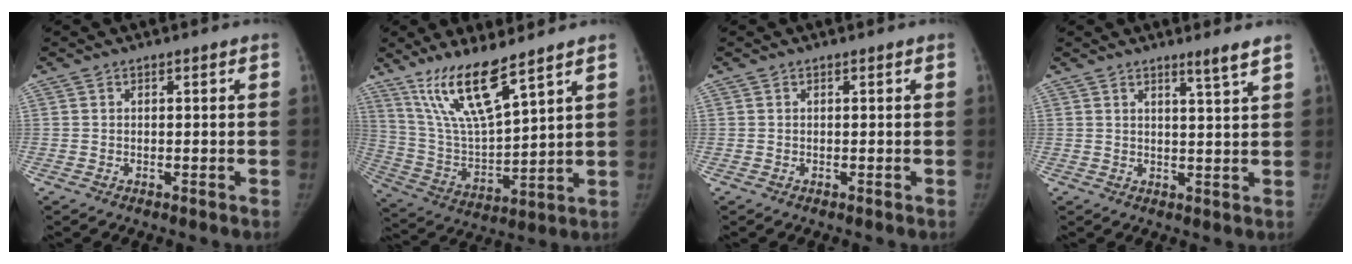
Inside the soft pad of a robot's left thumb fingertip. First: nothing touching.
{"total": 14.4, "force": [10.0, 2.5, 10.0], "torque": [-0.183, -0.058, 0.211]}
{"total": 0.0}
{"total": 3.6, "force": [2.7, -0.8, 2.3], "torque": [-0.036, -0.027, 0.044]}